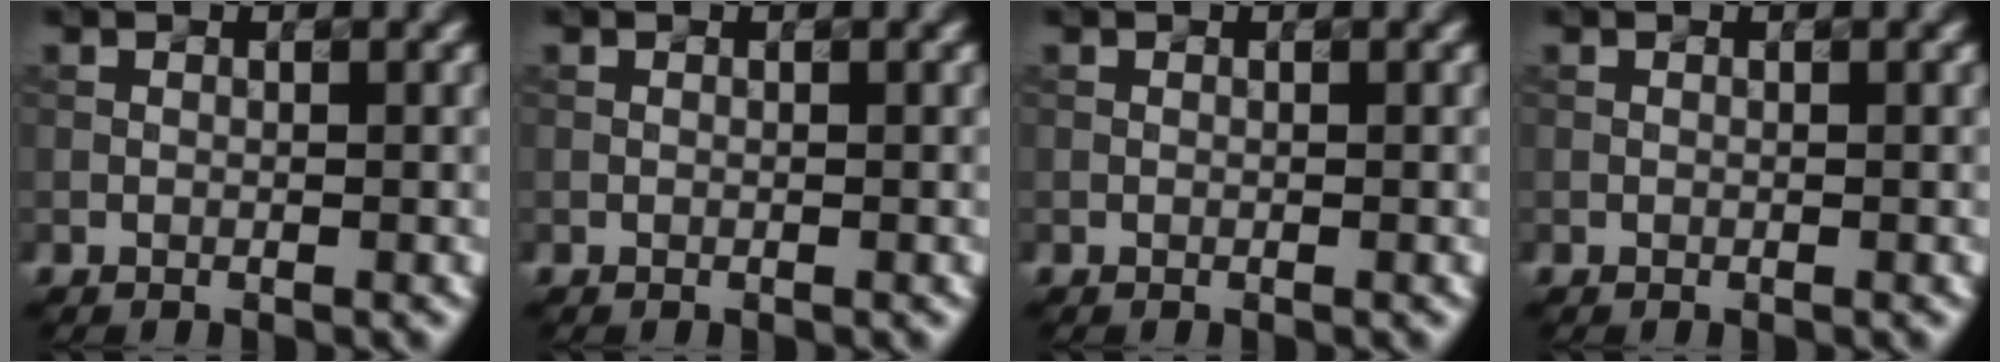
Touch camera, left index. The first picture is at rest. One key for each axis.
{"total": 0.0}
{"total": 0.0}
{"total": 0.0}